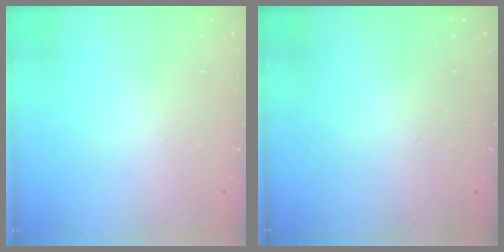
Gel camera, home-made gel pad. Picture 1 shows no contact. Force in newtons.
{"total": 0.0}